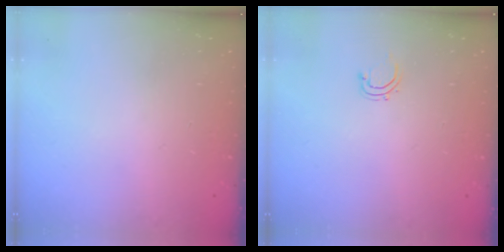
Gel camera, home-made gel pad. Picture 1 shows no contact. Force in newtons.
{"total": 2.8, "press": 2.7, "slide": 0.5}